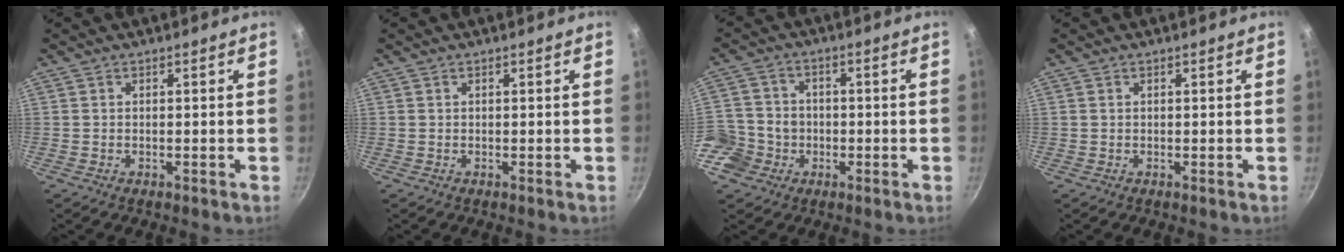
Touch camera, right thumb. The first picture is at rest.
{"total": 0.0}
{"total": 10.5, "force": [-3.4, 9.3, 3.5], "torque": [-0.051, 0.034, -0.072]}
{"total": 0.0}